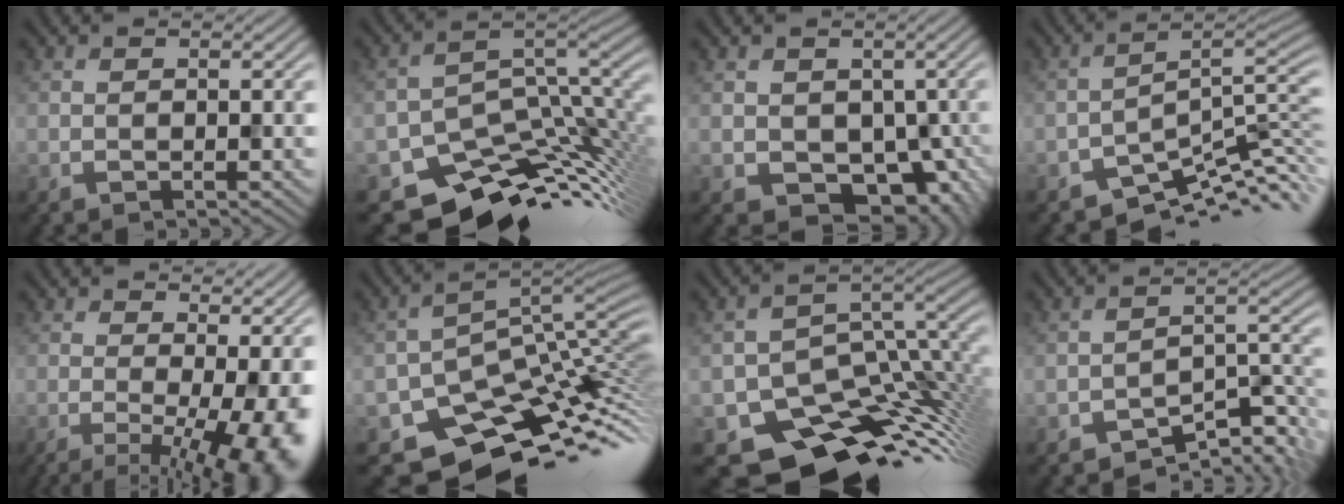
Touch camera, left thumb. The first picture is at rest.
{"total": 9.9, "force": [-7.5, 4.8, 4.2], "torque": [-0.073, -0.029, -0.101]}
{"total": 5.0, "force": [-1.3, 4.2, 2.3], "torque": [-0.042, -0.029, -0.004]}
{"total": 7.9, "force": [-6.4, 1.5, 4.3], "torque": [-0.058, -0.001, -0.103]}
{"total": 10.3, "force": [-2.3, 3.5, 9.4], "torque": [-0.129, -0.012, -0.017]}
{"total": 10.2, "force": [-5.9, 6.0, 5.8], "torque": [-0.101, -0.027, -0.082]}
{"total": 12.8, "force": [-7.6, 8.2, 6.3], "torque": [-0.110, -0.048, -0.092]}
{"total": 6.3, "force": [-5.5, 1.4, 2.7], "torque": [-0.030, 0.001, -0.088]}